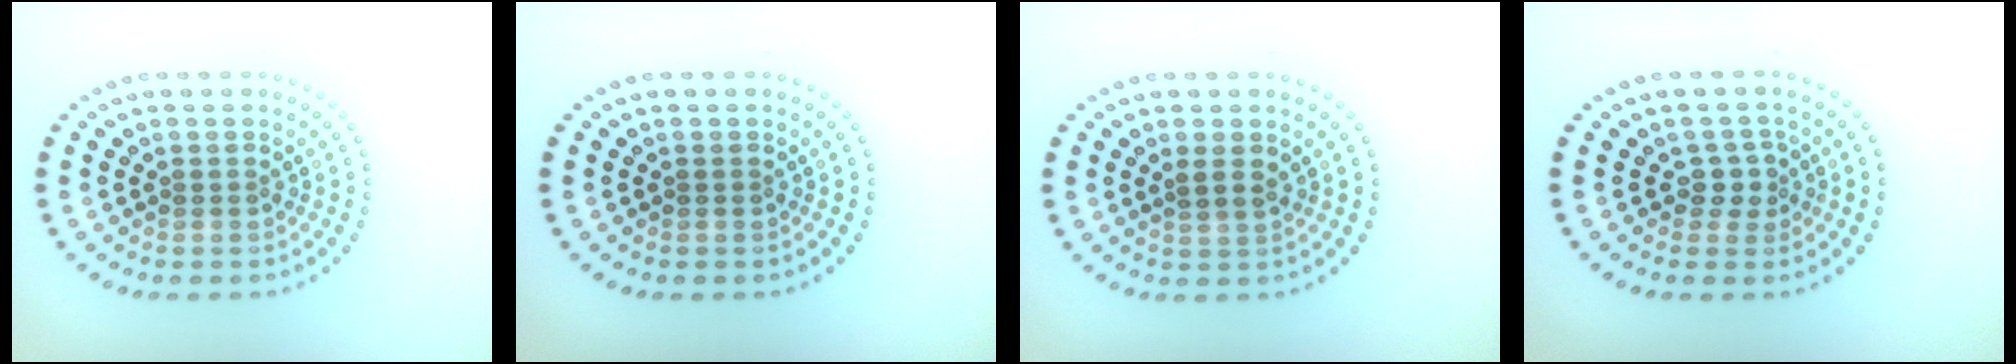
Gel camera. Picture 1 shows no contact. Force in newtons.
{"total": 0.0}
{"total": 1.2, "press": 1.0, "slide": 0.7}
{"total": 1.7, "press": 1.2, "slide": 1.1}